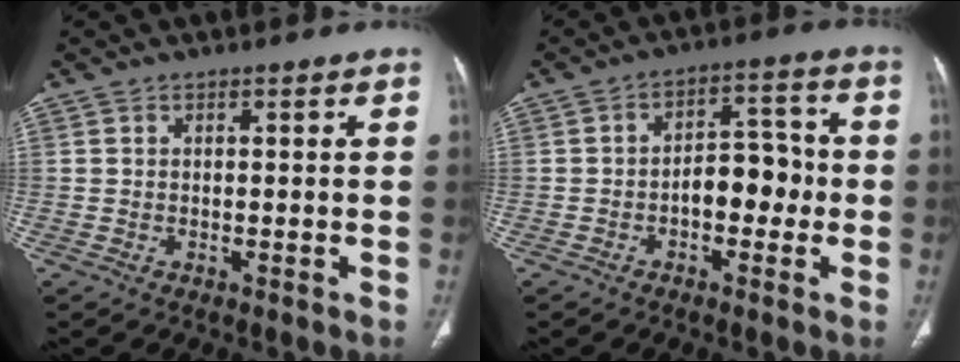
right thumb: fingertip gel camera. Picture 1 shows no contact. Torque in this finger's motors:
{"motor_torque": [1.12, 1.00, 0.80, -0.58, 0.02]}